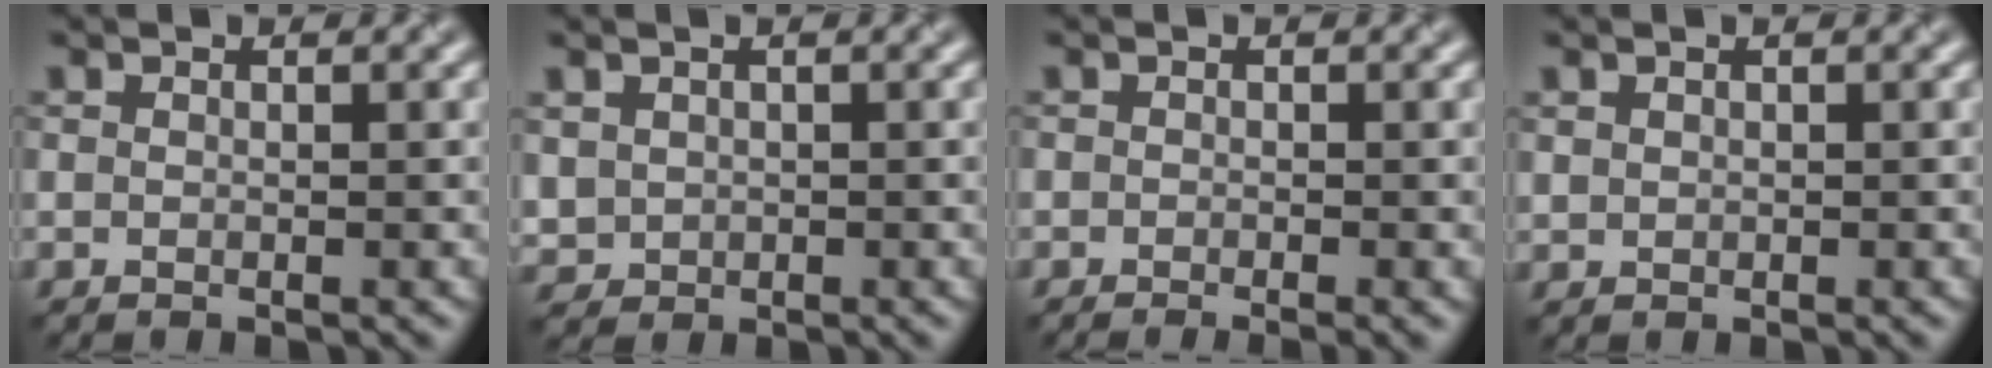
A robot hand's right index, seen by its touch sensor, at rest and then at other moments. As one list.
[{"total": 1.5, "force": [0.3, 1.4, 0.3], "torque": [-0.008, -0.005, 0.012]}, {"total": 1.0, "force": [-0.6, 0.2, 0.7], "torque": [-0.010, -0.006, -0.010]}, {"total": 0.6, "force": [0.3, 0.5, 0.1], "torque": [-0.001, -0.002, 0.009]}]